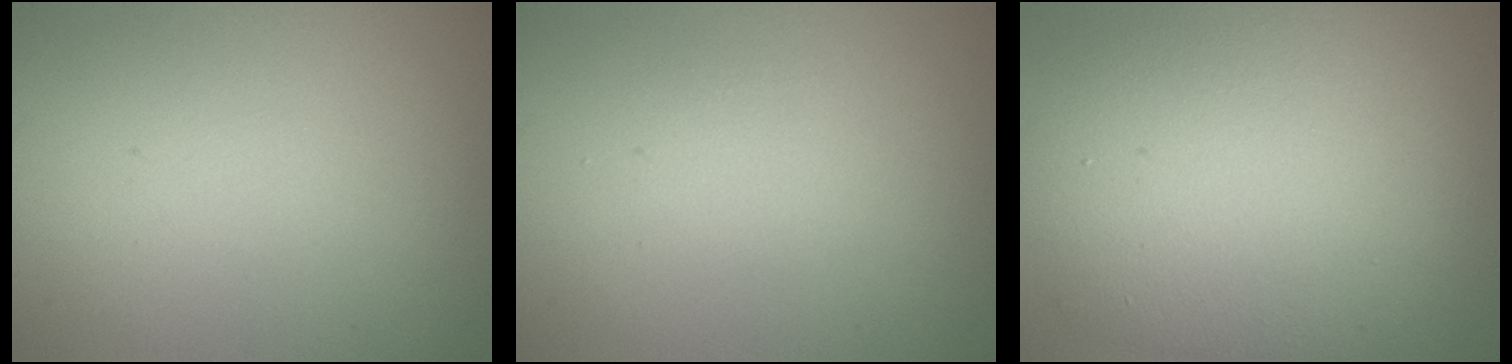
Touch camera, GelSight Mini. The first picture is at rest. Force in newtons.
{"total": 1.1, "press": 1.1, "slide": 0.1}
{"total": 12.2, "press": 12.2, "slide": 0.6}